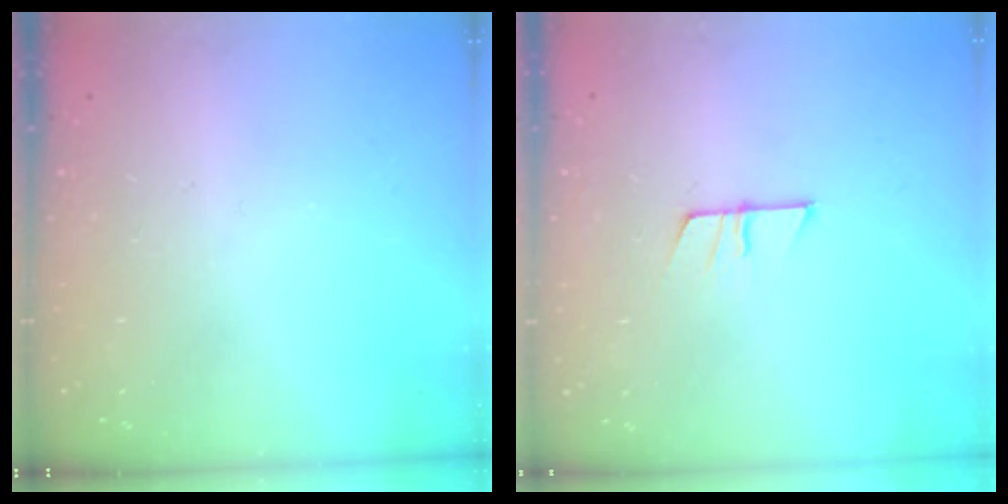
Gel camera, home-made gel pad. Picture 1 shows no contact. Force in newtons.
{"total": 7.1, "press": 7.1, "slide": 0.6}